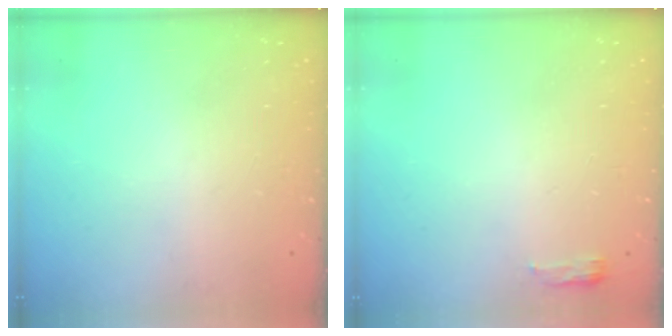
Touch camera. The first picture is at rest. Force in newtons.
{"total": 3.3, "press": 3.2, "slide": 1.0}